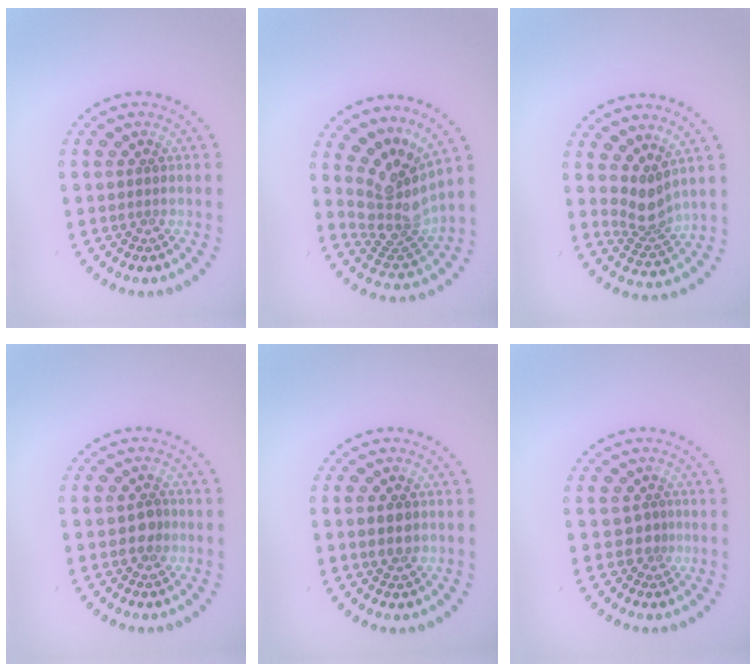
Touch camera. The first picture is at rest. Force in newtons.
{"total": 4.6, "press": 3.2, "slide": 3.3}
{"total": 2.9, "press": 2.1, "slide": 2.0}
{"total": 1.5, "press": 1.4, "slide": 0.5}
{"total": 1.4, "press": 1.4, "slide": 0.1}
{"total": 1.0, "press": 0.6, "slide": 0.8}